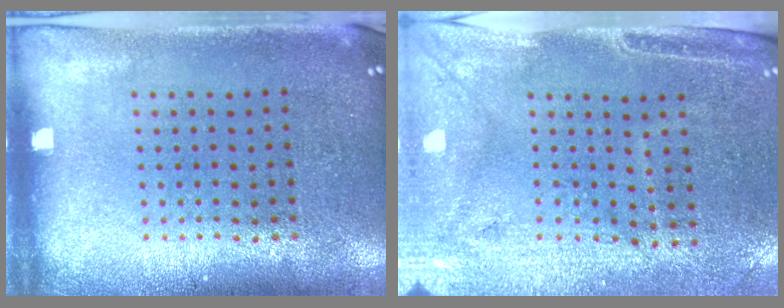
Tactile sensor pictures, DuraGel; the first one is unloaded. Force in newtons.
{"total": 3.0, "press": 2.6, "slide": 1.5}